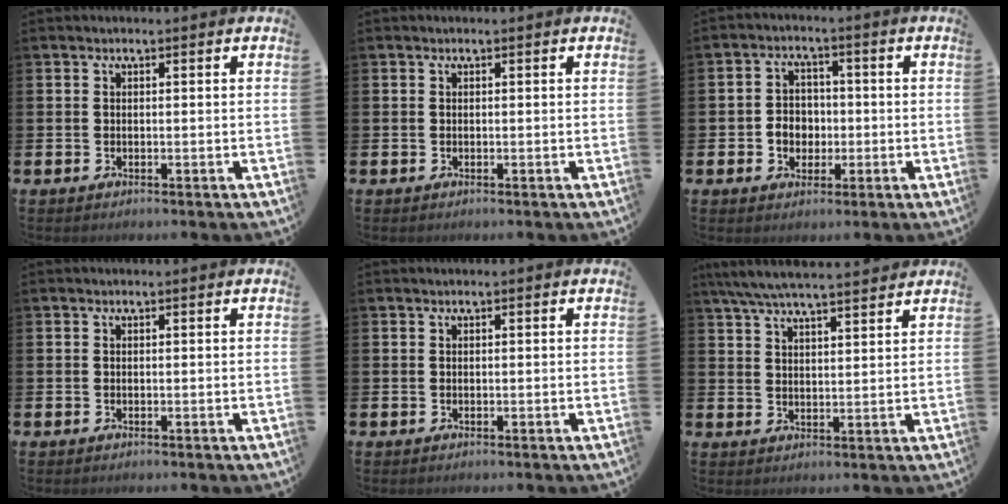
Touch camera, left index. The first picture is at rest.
{"total": 0.0}
{"total": 3.8, "force": [-0.6, 3.4, 1.5], "torque": [-0.019, 0.000, -0.021]}
{"total": 0.0}
{"total": 0.0}
{"total": 6.3, "force": [5.9, 0.4, 2.1], "torque": [-0.055, -0.023, 0.107]}